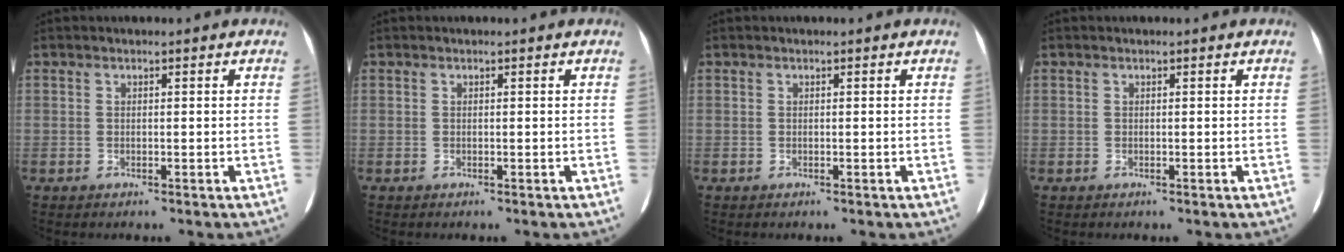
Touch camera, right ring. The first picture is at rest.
{"total": 0.0}
{"total": 0.0}
{"total": 0.0}